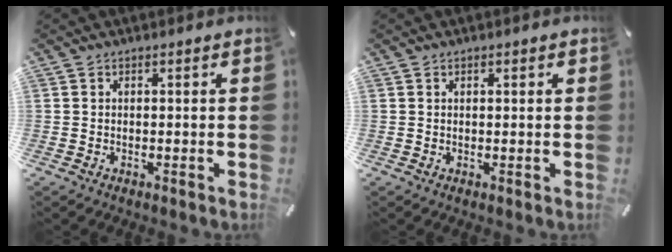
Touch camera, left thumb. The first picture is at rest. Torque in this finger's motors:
{"motor_torque": [-0.20, -0.35, 0.05, 0.08, -0.03]}